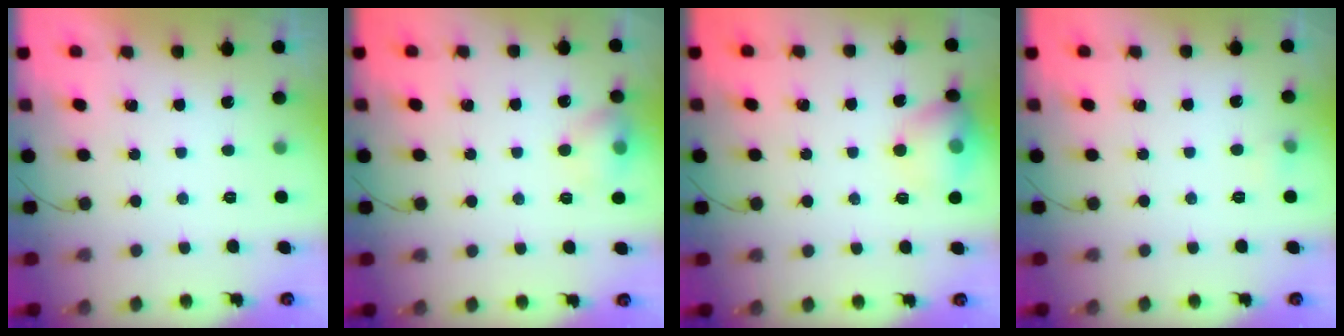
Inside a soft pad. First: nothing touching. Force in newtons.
{"total": 7.5, "press": 7.5, "slide": 0.9}
{"total": 12.0, "press": 11.5, "slide": 3.4}
{"total": 3.9, "press": 3.7, "slide": 1.2}